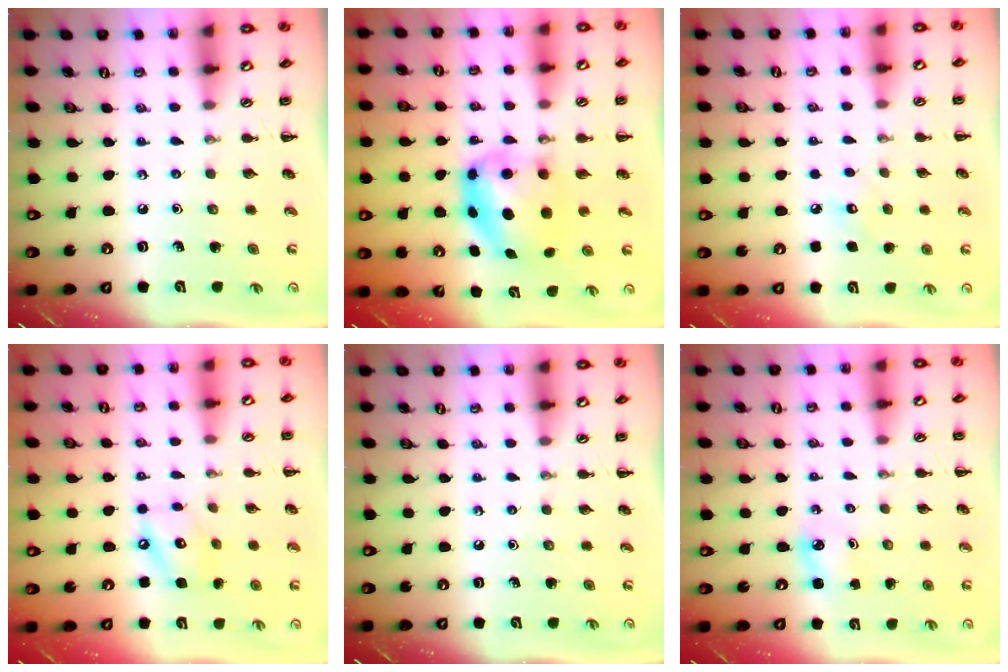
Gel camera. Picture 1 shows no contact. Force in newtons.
{"total": 7.4, "press": 7.3, "slide": 1.2}
{"total": 5.9, "press": 5.7, "slide": 1.6}
{"total": 8.6, "press": 8.5, "slide": 0.8}
{"total": 0.0}
{"total": 2.6, "press": 2.6, "slide": 0.4}